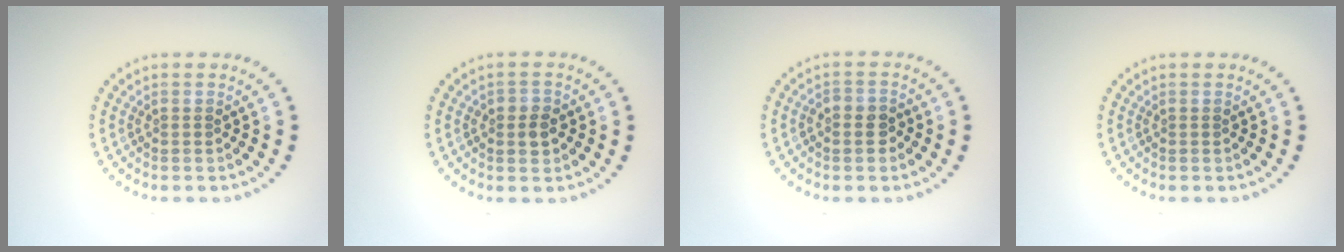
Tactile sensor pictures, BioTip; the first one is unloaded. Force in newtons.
{"total": 1.9, "press": 1.9, "slide": 0.3}
{"total": 1.8, "press": 1.7, "slide": 0.5}
{"total": 0.0}